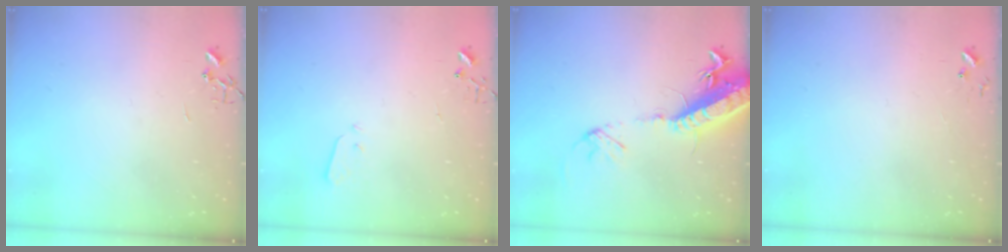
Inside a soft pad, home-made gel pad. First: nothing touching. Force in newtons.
{"total": 2.2, "press": 2.1, "slide": 0.3}
{"total": 17.8, "press": 17.3, "slide": 4.1}
{"total": 4.7, "press": 4.7, "slide": 0.4}